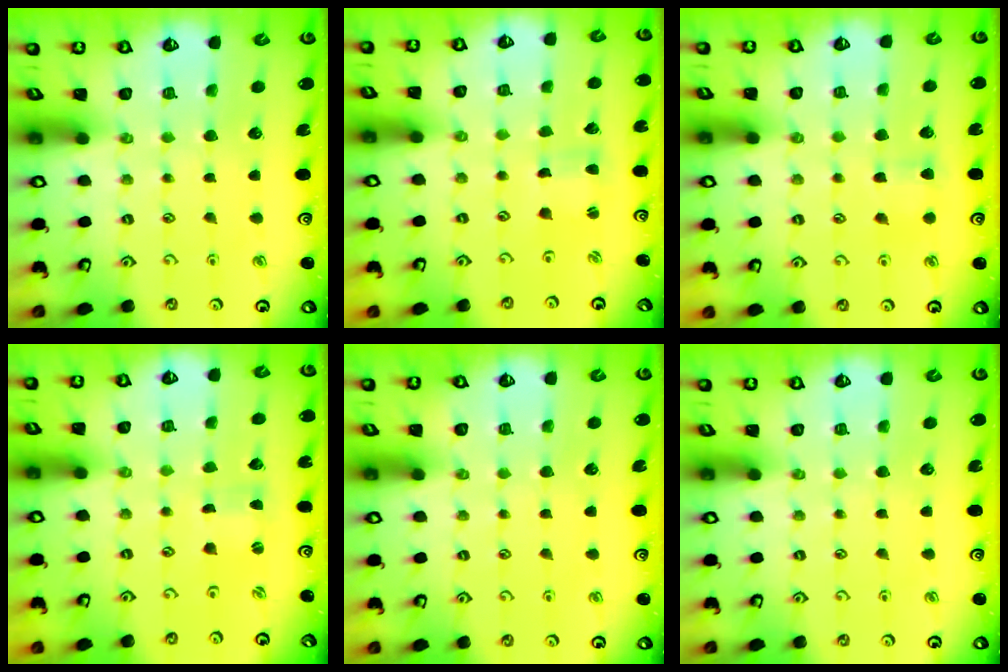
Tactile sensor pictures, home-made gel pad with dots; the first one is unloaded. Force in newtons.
{"total": 2.2, "press": 2.2, "slide": 0.3}
{"total": 4.5, "press": 4.5, "slide": 0.7}
{"total": 0.0}
{"total": 0.0}
{"total": 0.0}